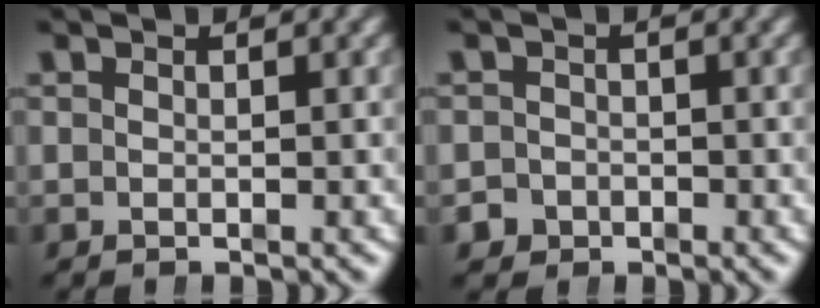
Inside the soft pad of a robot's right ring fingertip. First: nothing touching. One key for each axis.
{"total": 3.3, "fx": -1.9, "fy": 2.7, "fz": 0.2, "tx": -0.008, "ty": -0.021, "tz": -0.029}